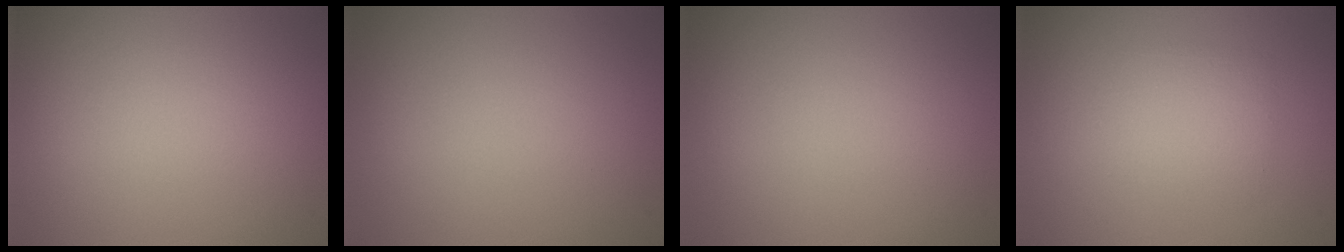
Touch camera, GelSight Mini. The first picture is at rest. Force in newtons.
{"total": 0.0}
{"total": 0.0}
{"total": 2.3, "press": 2.3, "slide": 0.1}